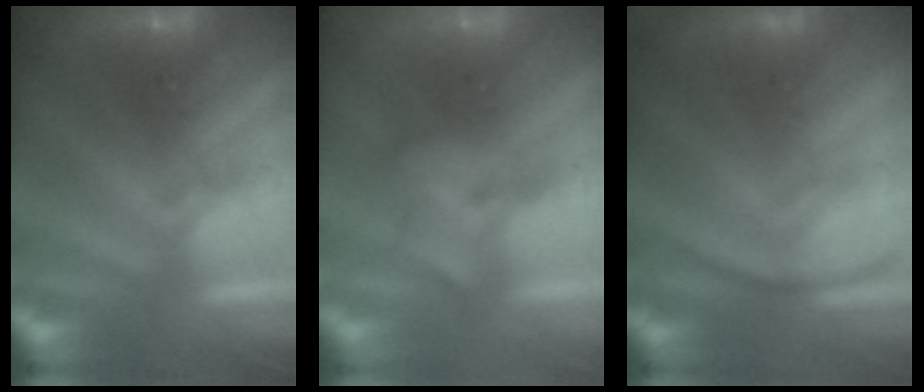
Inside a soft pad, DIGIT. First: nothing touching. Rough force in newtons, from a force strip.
{"total": 2.2}
{"total": 2.7}